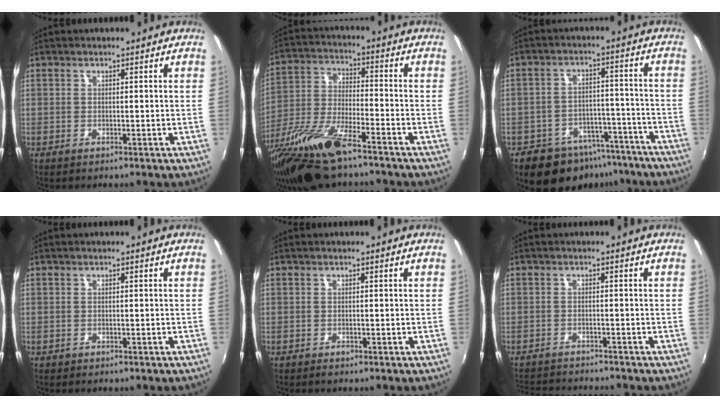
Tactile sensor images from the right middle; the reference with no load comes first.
{"total": 16.3, "force": [-11.7, 3.9, 10.6], "torque": [-0.224, -0.036, -0.225]}
{"total": 14.0, "force": [-10.4, 8.0, 4.8], "torque": [-0.100, 0.022, -0.126]}
{"total": 0.8, "force": [-0.5, 0.6, 0.2], "torque": [-0.006, -0.002, -0.005]}
{"total": 0.7, "force": [-0.5, 0.4, 0.2], "torque": [-0.004, -0.003, -0.011]}
{"total": 7.6, "force": [-7.2, 1.5, 2.0], "torque": [-0.060, -0.007, -0.113]}